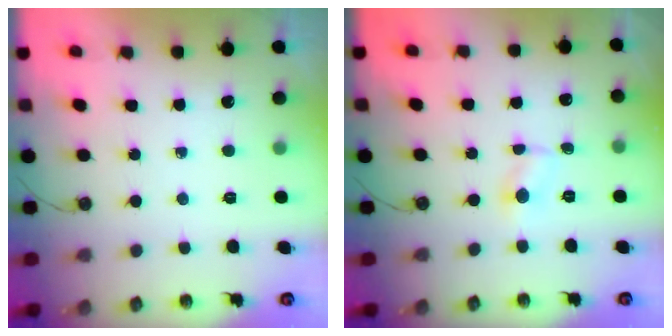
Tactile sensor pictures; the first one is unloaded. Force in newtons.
{"total": 2.4, "press": 2.4, "slide": 0.3}